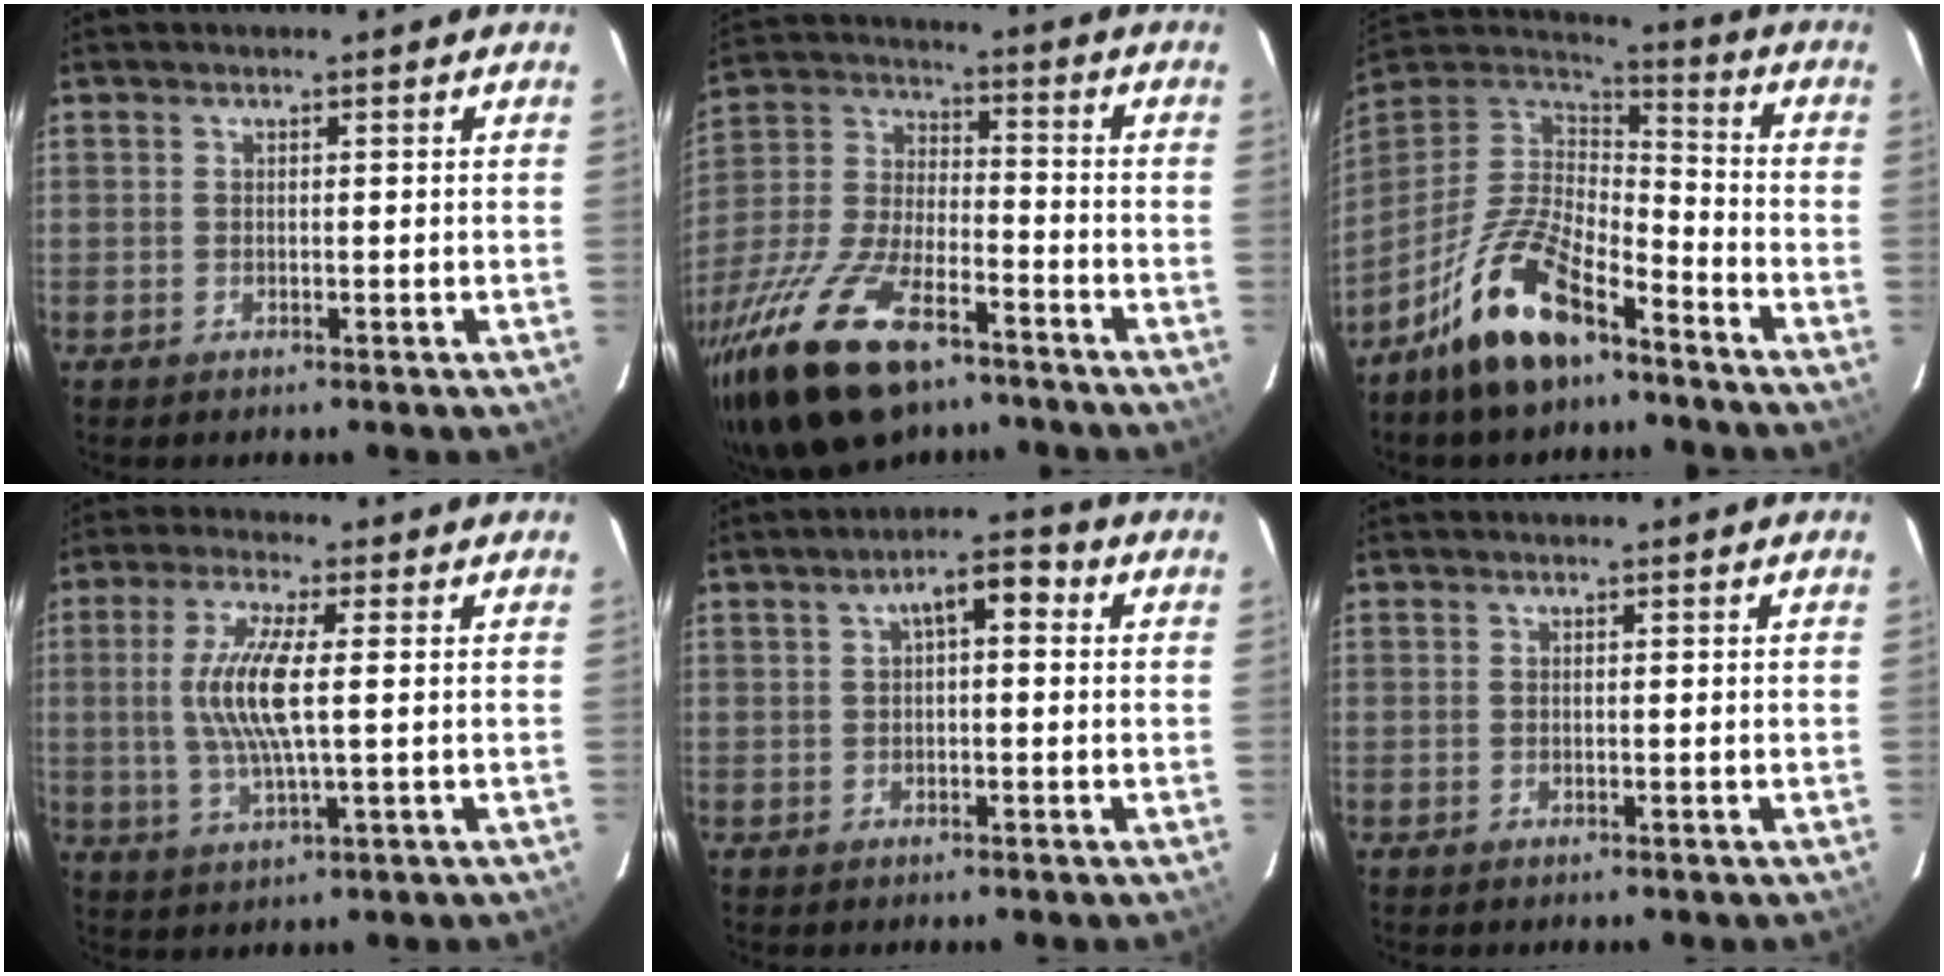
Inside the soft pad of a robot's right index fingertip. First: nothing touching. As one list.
[{"total": 24.4, "force": [-16.1, 9.9, 15.5], "torque": [-0.329, -0.033, -0.284]}, {"total": 17.1, "force": [-11.4, 6.7, 10.7], "torque": [-0.225, 0.003, -0.212]}, {"total": 7.7, "force": [0.8, 1.0, 7.6], "torque": [-0.153, -0.004, 0.016]}, {"total": 5.0, "force": [1.1, 2.1, 4.4], "torque": [-0.072, 0.021, 0.019]}, {"total": 0.0}]